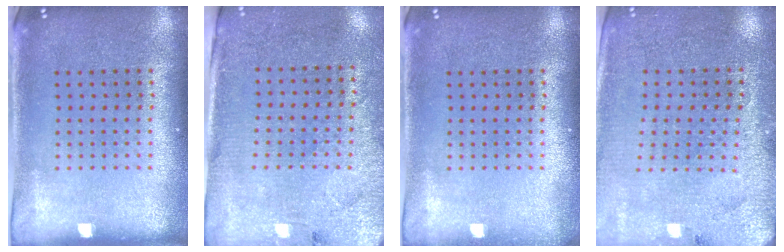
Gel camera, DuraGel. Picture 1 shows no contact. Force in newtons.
{"total": 2.8, "press": 2.6, "slide": 1.2}
{"total": 0.6, "press": 0.5, "slide": 0.2}
{"total": 2.8, "press": 2.8, "slide": 0.5}